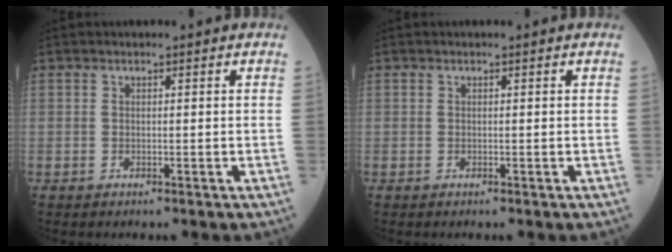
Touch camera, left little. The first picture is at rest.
{"total": 0.0}